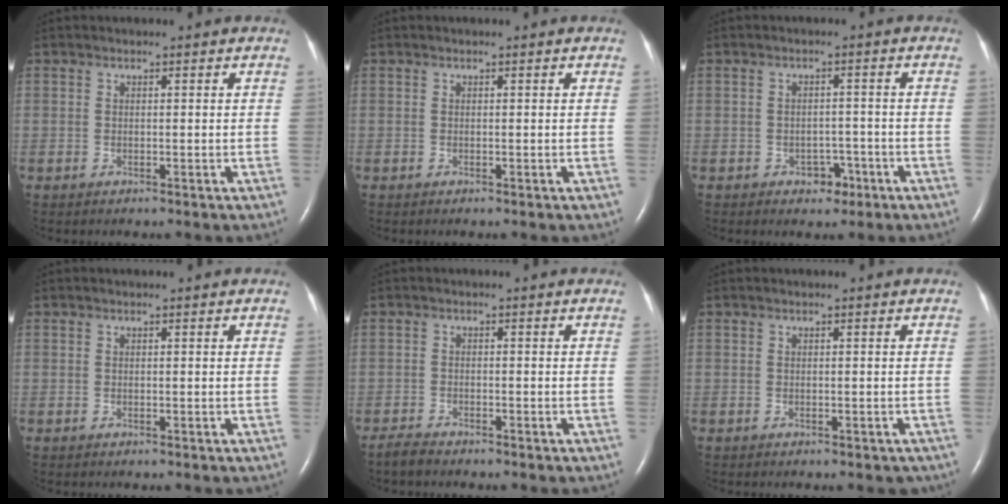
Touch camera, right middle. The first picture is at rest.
{"total": 0.0}
{"total": 3.0, "force": [-1.7, 2.1, 1.4], "torque": [-0.013, 0.006, -0.016]}
{"total": 0.0}
{"total": 1.7, "force": [-1.6, 0.2, 0.5], "torque": [-0.018, -0.005, -0.030]}
{"total": 1.4, "force": [-1.1, 0.7, 0.6], "torque": [-0.003, 0.000, -0.009]}